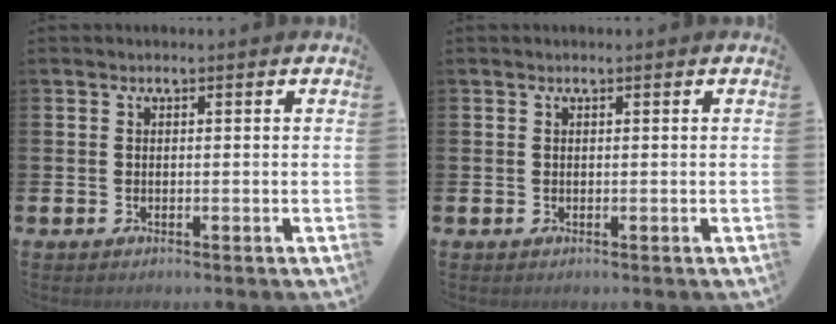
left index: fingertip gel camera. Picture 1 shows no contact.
{"total": 0.0}